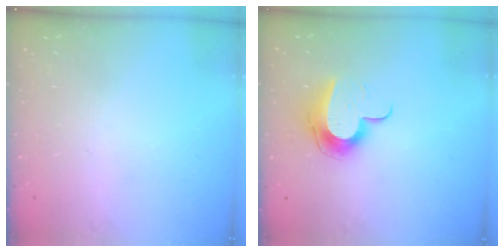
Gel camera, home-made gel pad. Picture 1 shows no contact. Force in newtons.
{"total": 10.8, "press": 10.8, "slide": 0.9}